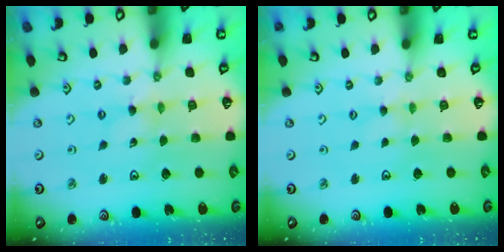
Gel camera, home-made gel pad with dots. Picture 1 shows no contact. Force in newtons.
{"total": 0.0}